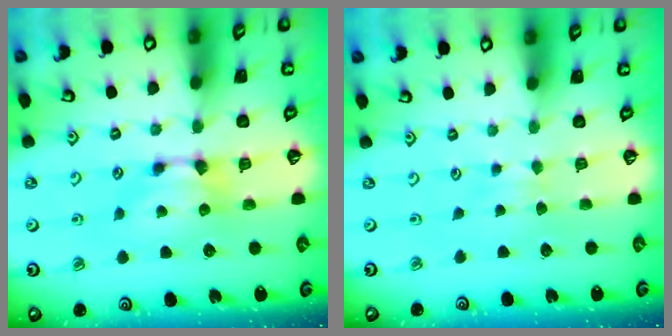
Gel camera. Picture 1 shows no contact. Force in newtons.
{"total": 2.5, "press": 2.5, "slide": 0.5}